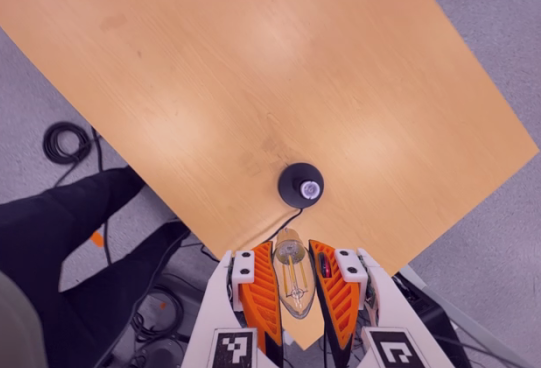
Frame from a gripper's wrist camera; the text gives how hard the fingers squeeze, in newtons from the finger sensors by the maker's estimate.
{"total": 19.3, "left": 20.3, "right": 18.3}